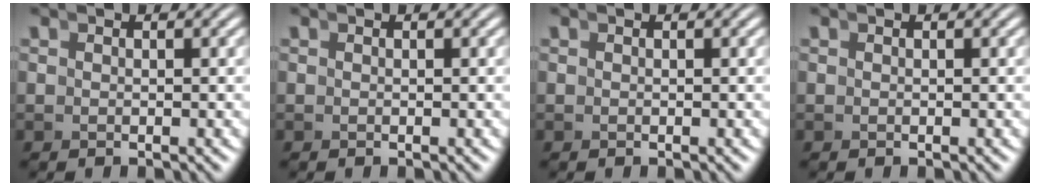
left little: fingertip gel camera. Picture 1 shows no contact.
{"total": 0.0}
{"total": 0.0}
{"total": 0.0}